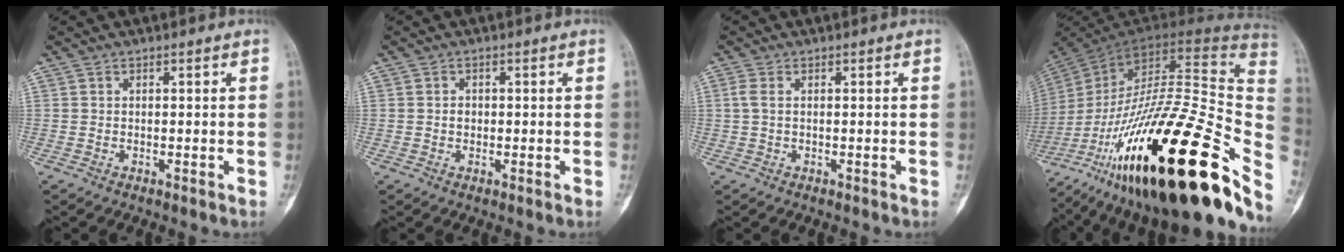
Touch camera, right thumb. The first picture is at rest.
{"total": 1.2, "force": [-0.1, 1.1, 0.6], "torque": [0.000, 0.004, -0.002]}
{"total": 1.9, "force": [0.4, 1.0, 1.6], "torque": [-0.046, 0.008, 0.010]}
{"total": 45.4, "force": [-18.2, 14.1, 39.1], "torque": [-0.547, 0.054, -0.292]}